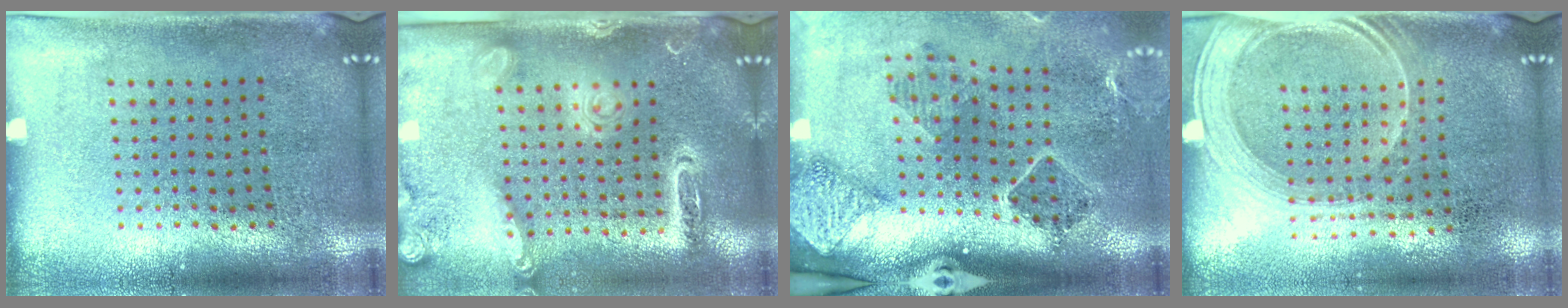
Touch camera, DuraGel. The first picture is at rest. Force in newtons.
{"total": 2.2, "press": 1.9, "slide": 1.1}
{"total": 1.8, "press": 1.6, "slide": 0.7}
{"total": 1.8, "press": 1.6, "slide": 1.0}